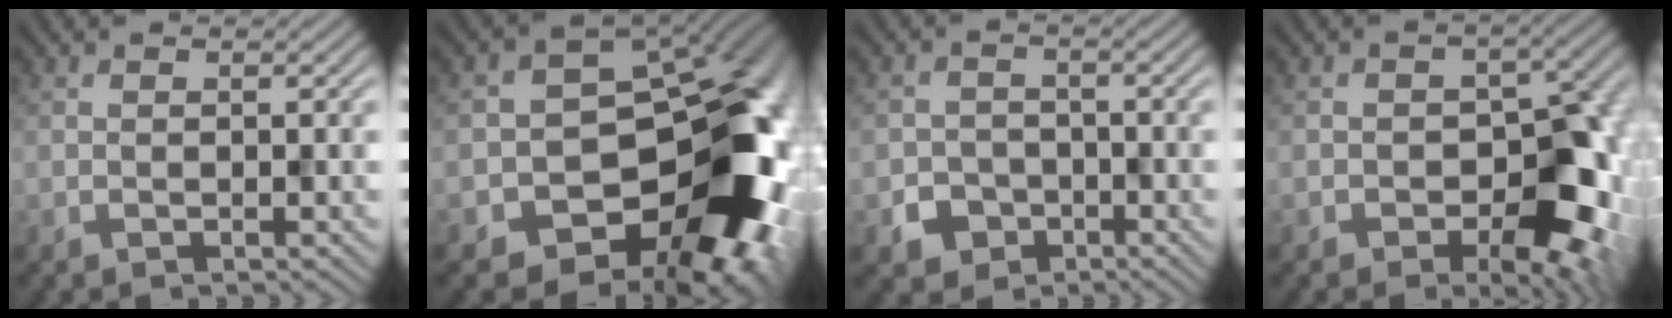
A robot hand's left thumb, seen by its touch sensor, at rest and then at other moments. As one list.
[{"total": 20.0, "force": [-5.9, 14.8, 12.2], "torque": [-0.128, -0.027, -0.071]}, {"total": 3.8, "force": [-2.1, 3.0, 1.1], "torque": [-0.018, -0.006, -0.040]}, {"total": 10.8, "force": [-3.2, 7.1, 7.5], "torque": [-0.076, -0.022, -0.043]}]